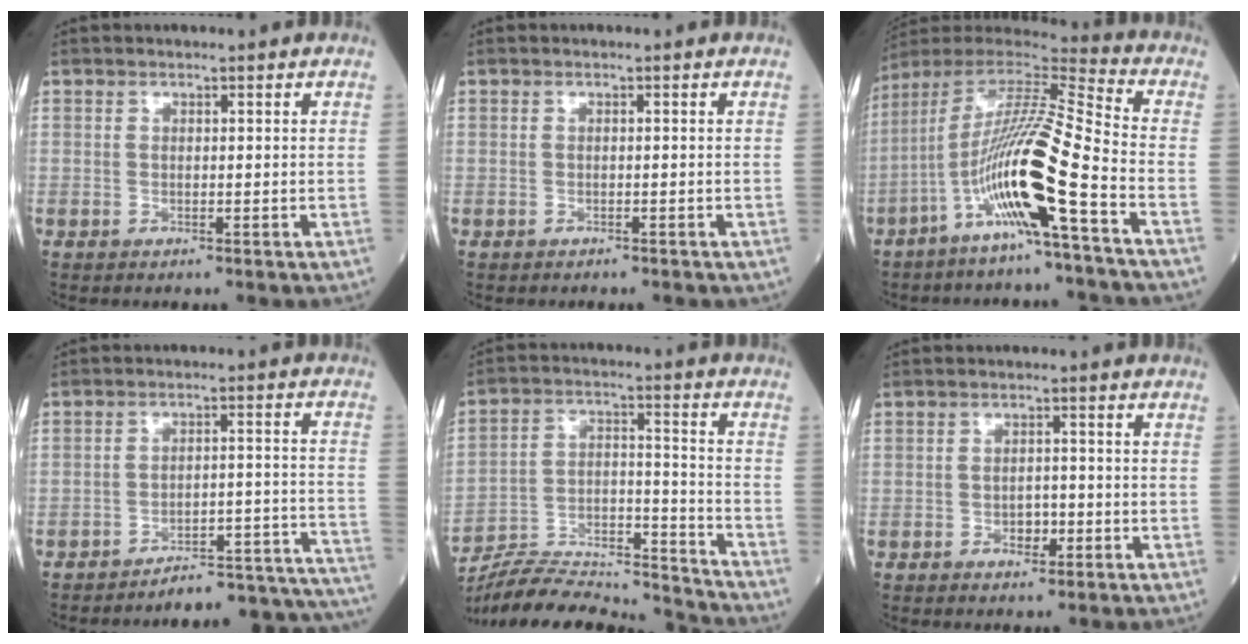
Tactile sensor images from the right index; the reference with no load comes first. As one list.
[{"total": 1.1, "force": [-1.1, 0.3, 0.3], "torque": [-0.009, -0.002, -0.011]}, {"total": 15.8, "force": [-6.5, -0.6, 14.4], "torque": [-0.281, -0.007, -0.130]}, {"total": 15.9, "force": [-15.7, 0.6, 2.6], "torque": [0.021, 0.046, -0.199]}, {"total": 19.7, "force": [-19.2, 0.8, 4.3], "torque": [-0.093, 0.014, -0.308]}, {"total": 2.6, "force": [-1.0, 1.4, 1.9], "torque": [-0.026, 0.005, -0.014]}]